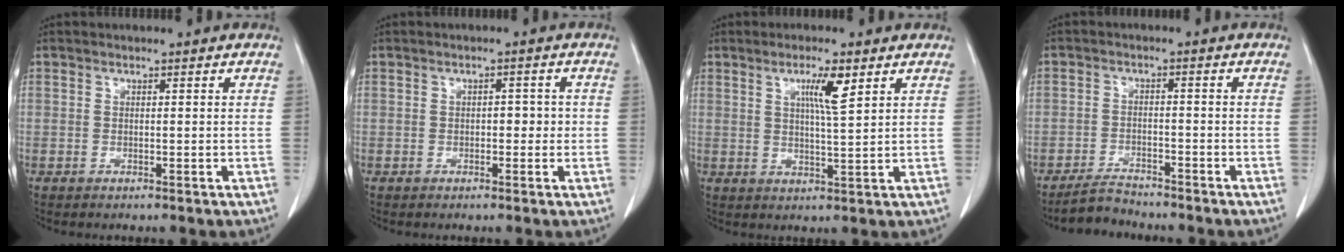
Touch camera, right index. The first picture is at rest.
{"total": 2.2, "force": [-0.2, 1.3, 1.7], "torque": [-0.018, 0.008, -0.004]}
{"total": 5.3, "force": [2.5, 0.1, 4.6], "torque": [-0.079, -0.003, 0.041]}
{"total": 3.8, "force": [-3.7, 0.8, 0.5], "torque": [-0.014, -0.010, -0.066]}